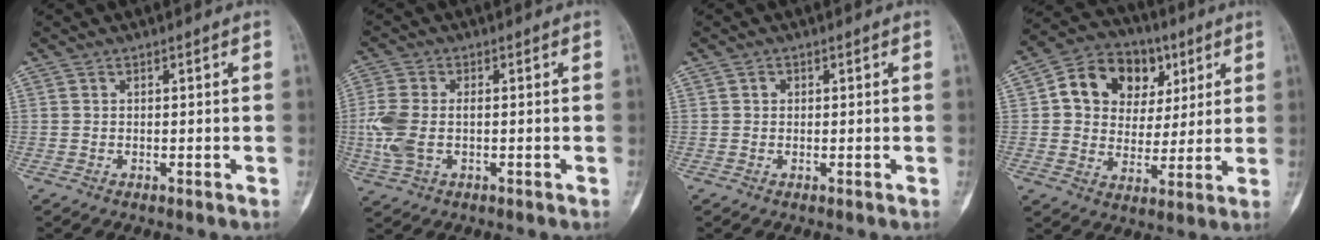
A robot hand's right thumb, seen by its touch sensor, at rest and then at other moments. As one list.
[{"total": 7.5, "force": [-1.0, 4.0, 6.2], "torque": [-0.163, 0.007, -0.020]}, {"total": 0.8, "force": [0.2, 0.7, 0.3], "torque": [0.001, 0.002, 0.002]}, {"total": 15.2, "force": [5.1, 12.1, 7.6], "torque": [-0.080, 0.006, 0.081]}]